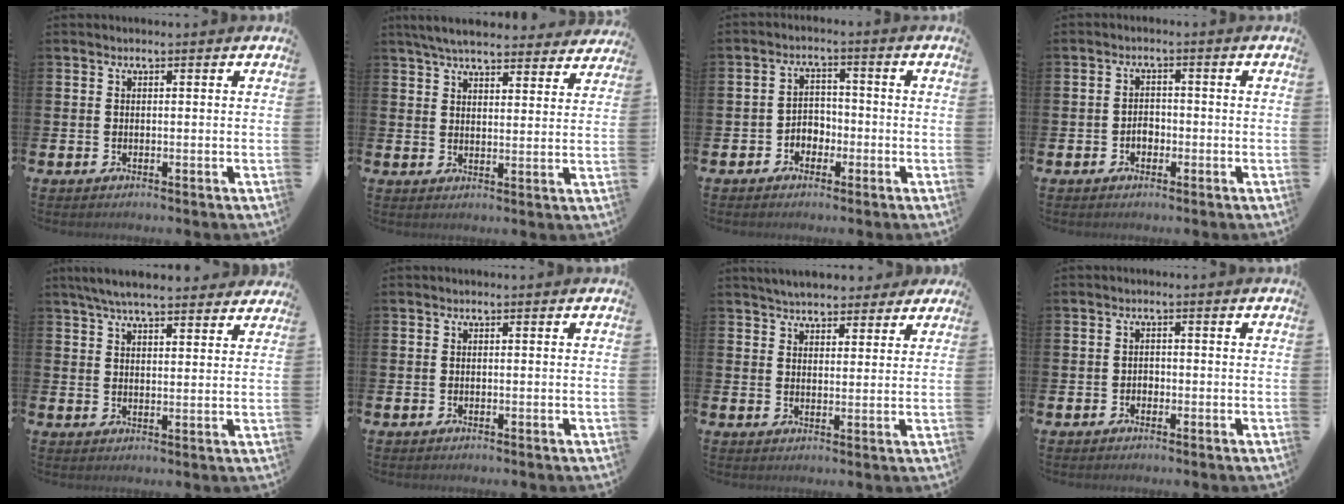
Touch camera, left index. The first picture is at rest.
{"total": 6.1, "force": [5.8, 1.2, 1.6], "torque": [-0.046, -0.025, 0.105]}
{"total": 2.9, "force": [-1.8, 2.2, 0.8], "torque": [-0.021, 0.008, -0.043]}
{"total": 2.0, "force": [-0.8, 1.5, 1.0], "torque": [-0.013, 0.000, -0.019]}
{"total": 6.2, "force": [5.8, 1.0, 2.1], "torque": [-0.052, -0.019, 0.105]}
{"total": 0.0}
{"total": 5.2, "force": [4.9, 1.5, 0.7], "torque": [-0.027, -0.019, 0.090]}
{"total": 1.1, "force": [-0.6, 0.9, 0.3], "torque": [-0.006, 0.003, -0.014]}